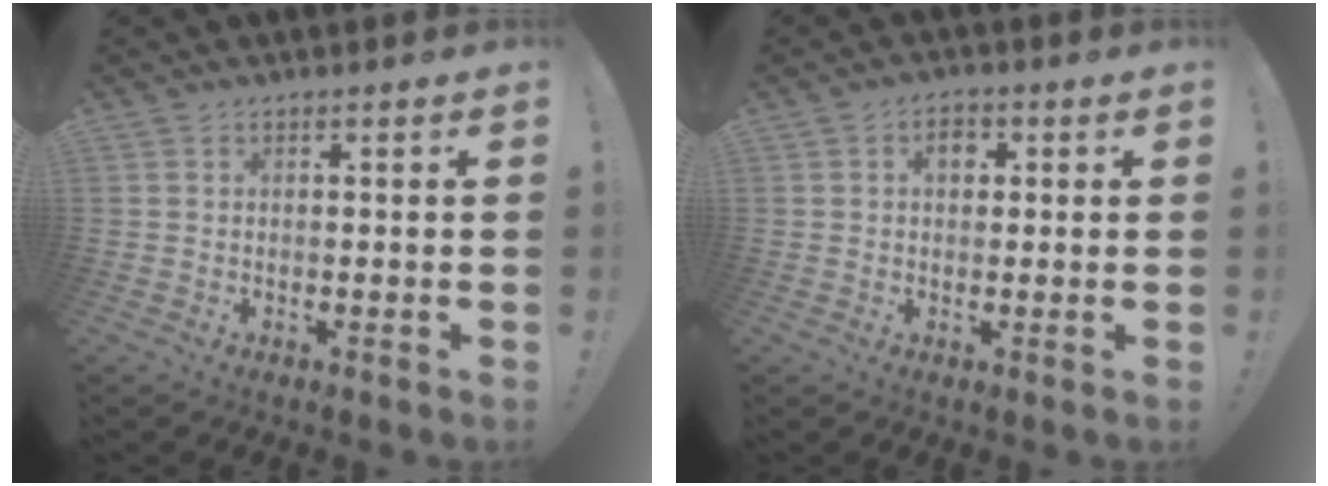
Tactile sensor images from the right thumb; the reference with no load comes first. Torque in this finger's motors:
{"motor_torque": [-0.41, 0.42, 0.00, 0.00, 0.00]}